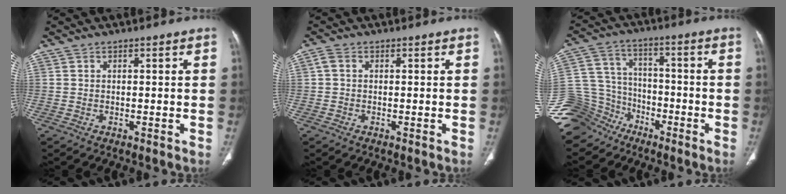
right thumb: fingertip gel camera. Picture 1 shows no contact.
{"total": 1.5, "force": [0.3, 1.1, 1.0], "torque": [-0.022, 0.005, 0.003]}
{"total": 15.5, "force": [-11.3, 10.3, 2.6], "torque": [-0.065, 0.071, -0.210]}